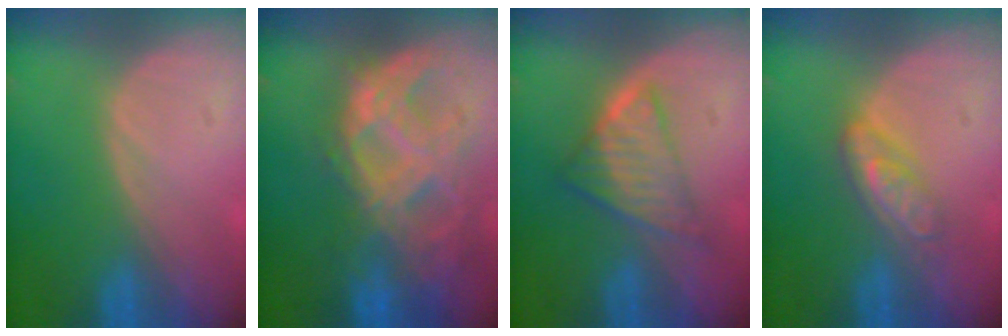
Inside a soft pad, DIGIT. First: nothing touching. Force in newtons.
{"total": 11.2, "press": 9.4, "slide": 6.0}
{"total": 5.9, "press": 5.7, "slide": 1.8}
{"total": 4.7, "press": 4.3, "slide": 1.9}